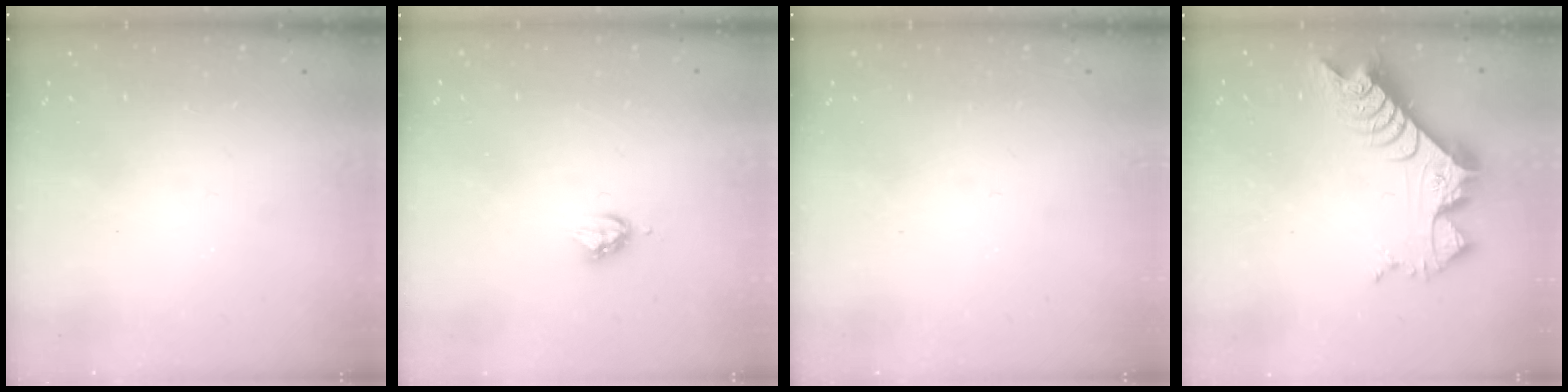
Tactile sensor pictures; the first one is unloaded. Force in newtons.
{"total": 4.6, "press": 4.6, "slide": 0.4}
{"total": 0.0}
{"total": 10.6, "press": 10.6, "slide": 0.9}